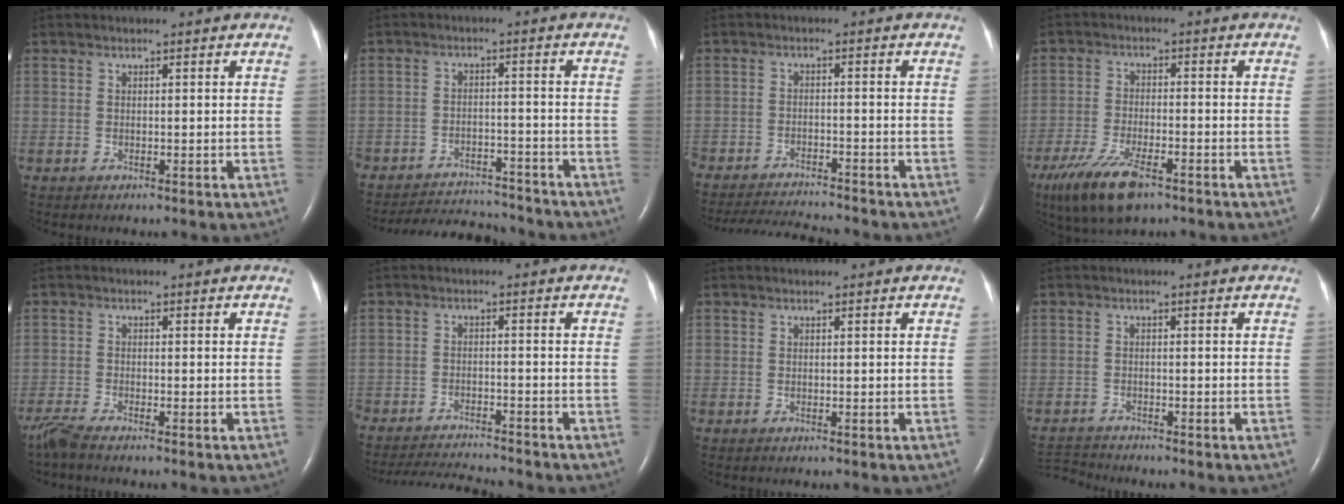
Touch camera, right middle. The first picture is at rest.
{"total": 11.8, "force": [-11.4, 2.2, 2.1], "torque": [-0.034, -0.002, -0.161]}
{"total": 12.2, "force": [-11.6, 1.0, 3.8], "torque": [-0.062, -0.015, -0.172]}
{"total": 9.6, "force": [-6.2, 2.7, 6.7], "torque": [-0.135, -0.019, -0.108]}
{"total": 2.8, "force": [-2.5, -0.2, 1.2], "torque": [-0.035, -0.012, -0.054]}
{"total": 11.3, "force": [-10.8, 0.7, 3.3], "torque": [-0.052, -0.014, -0.164]}
{"total": 0.0}
{"total": 3.4, "force": [-3.3, -0.3, -0.3], "torque": [0.002, -0.016, -0.061]}